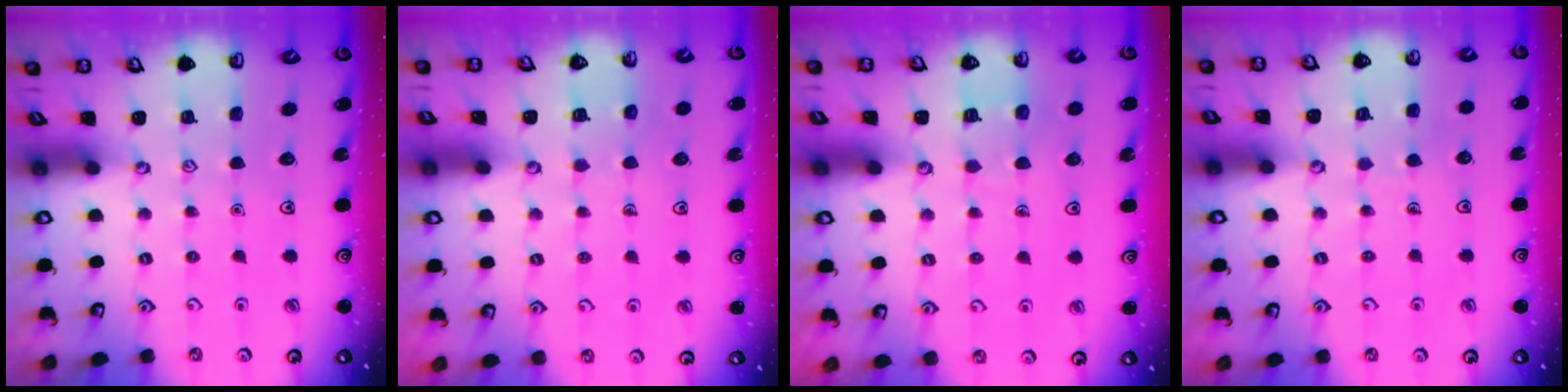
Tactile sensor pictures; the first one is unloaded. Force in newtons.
{"total": 3.9, "press": 3.8, "slide": 0.3}
{"total": 5.7, "press": 5.6, "slide": 0.4}
{"total": 3.3, "press": 3.3, "slide": 0.2}